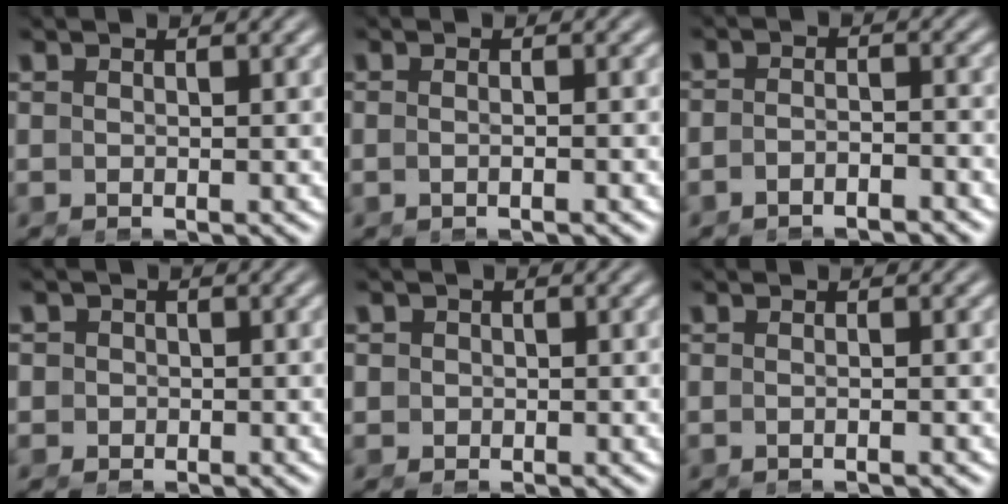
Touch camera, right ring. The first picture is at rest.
{"total": 1.4, "force": [-0.8, -0.3, 1.1], "torque": [-0.023, 0.000, -0.015]}
{"total": 2.6, "force": [-2.4, 0.3, 0.9], "torque": [-0.014, -0.003, -0.042]}
{"total": 3.6, "force": [-0.7, 3.4, 0.7], "torque": [-0.029, -0.009, -0.014]}
{"total": 2.8, "force": [-0.1, 2.7, 0.8], "torque": [-0.028, -0.006, -0.002]}
{"total": 1.3, "force": [-0.8, -0.6, 0.9], "torque": [-0.017, 0.000, -0.014]}